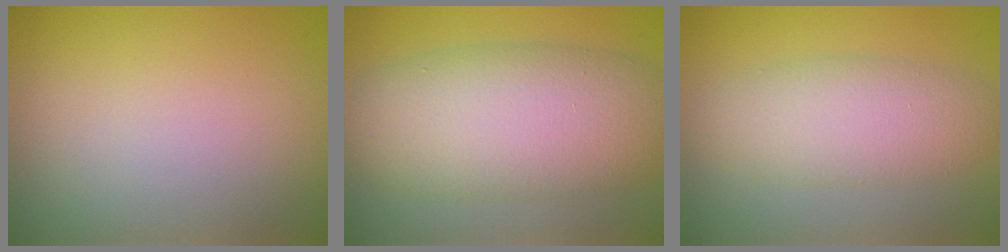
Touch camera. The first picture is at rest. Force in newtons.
{"total": 9.5, "press": 9.5, "slide": 0.3}
{"total": 4.5, "press": 4.5, "slide": 0.2}